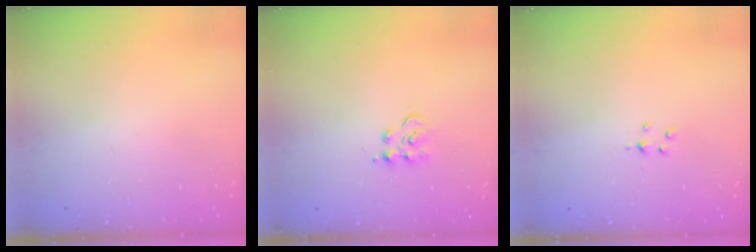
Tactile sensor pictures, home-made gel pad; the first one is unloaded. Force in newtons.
{"total": 5.6, "press": 5.6, "slide": 0.6}
{"total": 3.0, "press": 3.0, "slide": 0.5}